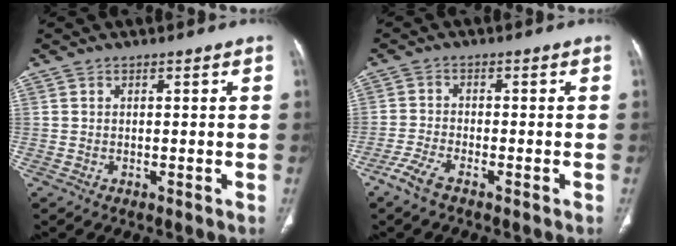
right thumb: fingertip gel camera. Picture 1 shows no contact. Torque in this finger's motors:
{"motor_torque": [2.85, 2.15, 0.15, -0.70, 0.02]}